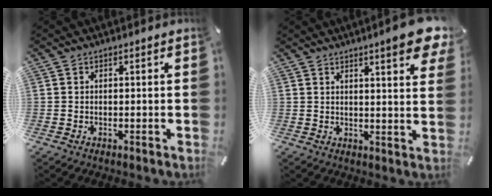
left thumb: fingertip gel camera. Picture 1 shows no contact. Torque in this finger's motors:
{"motor_torque": [2.63, 1.74, 1.71, -1.06, 0.12]}